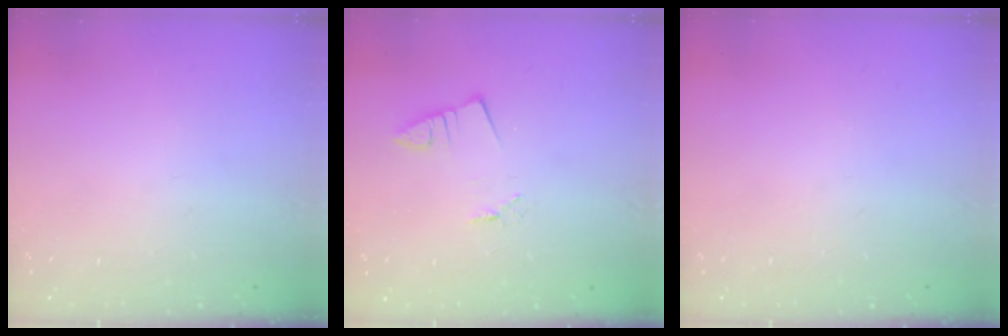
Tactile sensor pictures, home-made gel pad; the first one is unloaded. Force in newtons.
{"total": 1.3, "press": 1.3, "slide": 0.0}
{"total": 0.0}